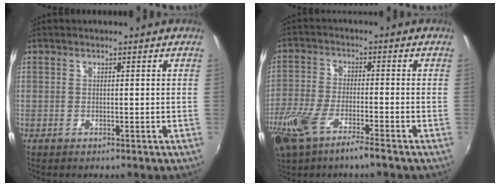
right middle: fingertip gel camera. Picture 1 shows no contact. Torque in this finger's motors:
{"motor_torque": [1.11, -1.03, 0.21, 0.09]}